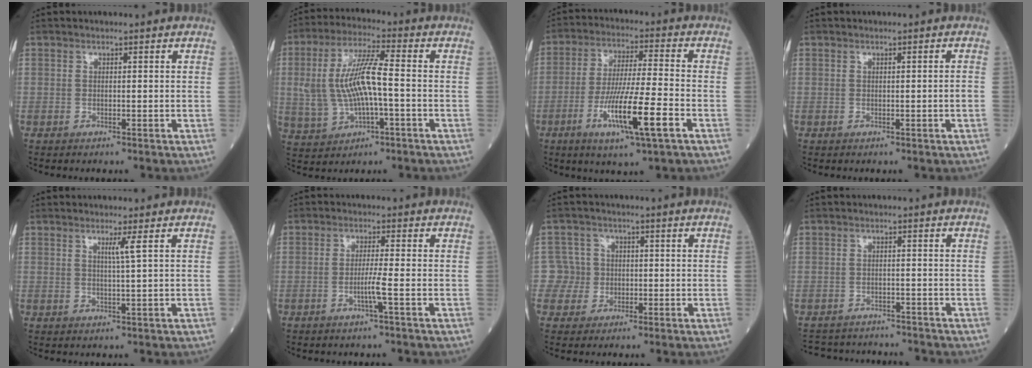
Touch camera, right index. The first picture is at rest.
{"total": 11.2, "force": [-0.3, 3.0, 10.8], "torque": [-0.231, 0.013, -0.002]}
{"total": 12.5, "force": [-4.9, 0.3, 11.5], "torque": [-0.217, -0.019, -0.088]}
{"total": 1.2, "force": [-0.2, -0.1, 1.1], "torque": [-0.013, 0.001, 0.000]}
{"total": 2.1, "force": [1.0, -0.8, 1.6], "torque": [-0.027, -0.007, 0.019]}
{"total": 3.1, "force": [-1.1, -0.7, 2.8], "torque": [-0.055, -0.005, -0.025]}
{"total": 3.8, "force": [-0.4, 3.8, -0.3], "torque": [0.021, 0.011, -0.011]}
{"total": 8.1, "force": [-7.7, 2.4, 0.8], "torque": [-0.007, 0.014, -0.101]}